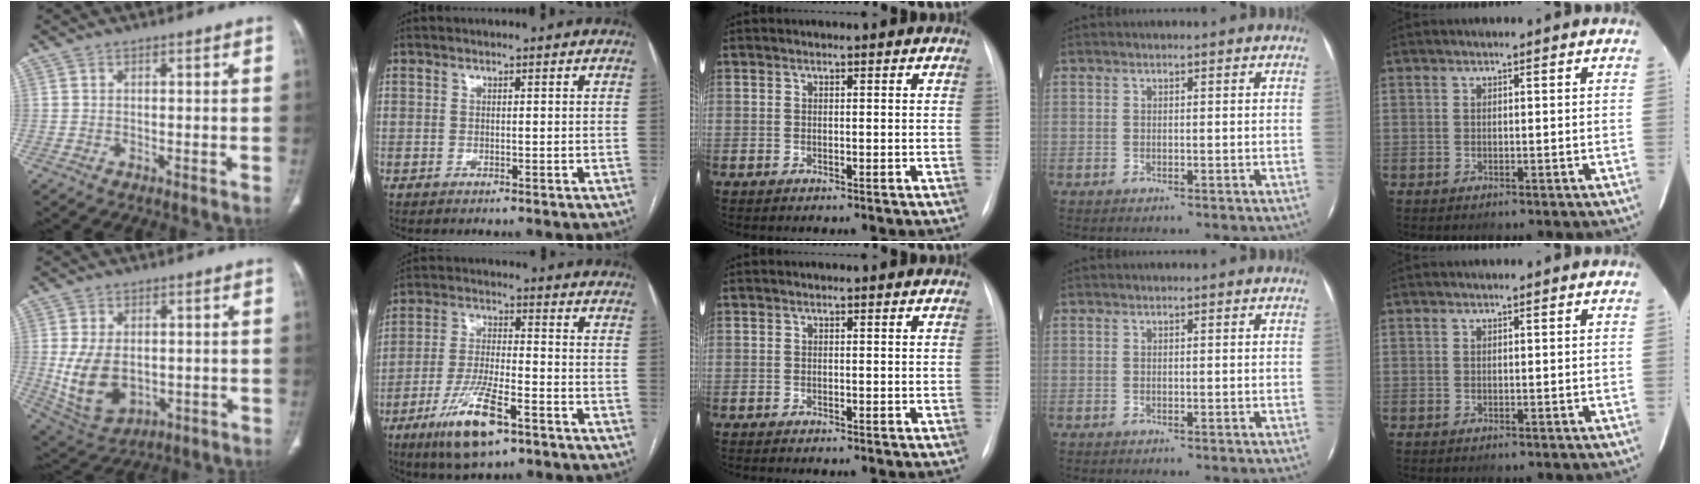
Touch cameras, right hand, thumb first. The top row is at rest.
{"thumb": {"total": 11.3, "force": [-0.7, 7.4, 8.4], "torque": [-0.150, -0.005, 0.011]}, "index": {"total": 11.6, "force": [-6.5, 2.5, 9.2], "torque": [-0.183, -0.018, -0.113]}, "middle": {"total": 0.6, "force": [-0.5, 0.0, 0.3], "torque": [-0.007, -0.001, -0.010]}}